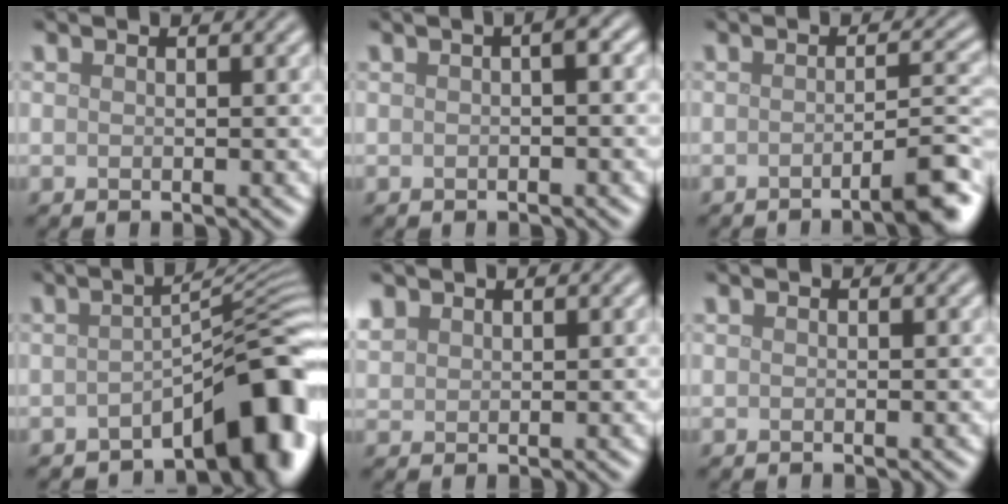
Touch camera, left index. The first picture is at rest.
{"total": 1.5, "force": [0.0, 0.2, 1.4], "torque": [-0.023, 0.006, 0.000]}
{"total": 4.6, "force": [-2.3, 0.7, 3.9], "torque": [-0.043, 0.010, -0.045]}
{"total": 9.0, "force": [-4.6, 2.9, 7.2], "torque": [-0.069, 0.010, -0.075]}
{"total": 1.5, "force": [1.2, 0.9, 0.3], "torque": [-0.012, 0.006, 0.029]}
{"total": 0.0}